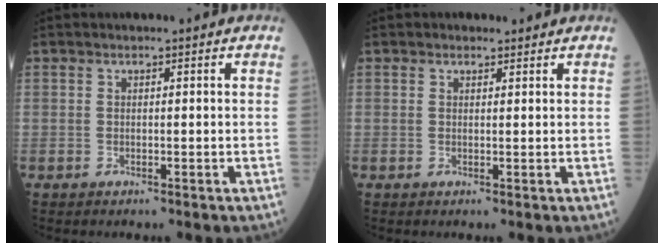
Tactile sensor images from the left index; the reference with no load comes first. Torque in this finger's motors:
{"motor_torque": [-0.02, -0.17, -0.20, 0.00]}